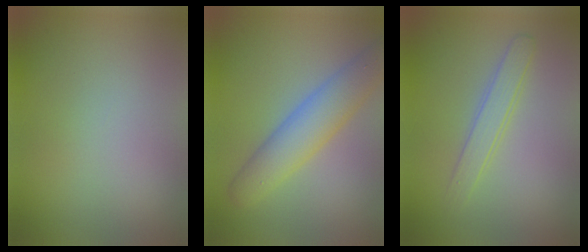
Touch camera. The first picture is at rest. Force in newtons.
{"total": 5.2, "press": 5.2, "slide": 0.2}
{"total": 2.1, "press": 2.1, "slide": 0.0}